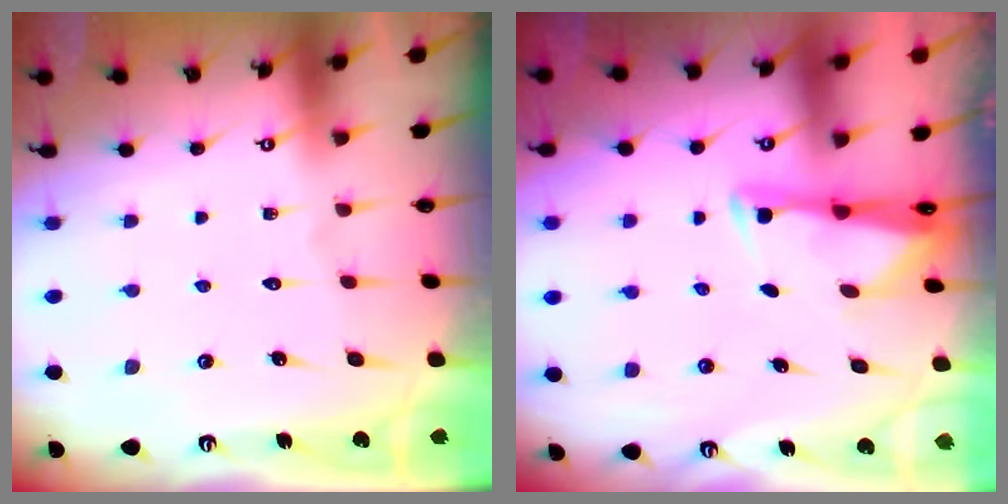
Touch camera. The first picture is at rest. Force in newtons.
{"total": 2.8, "press": 2.7, "slide": 0.4}